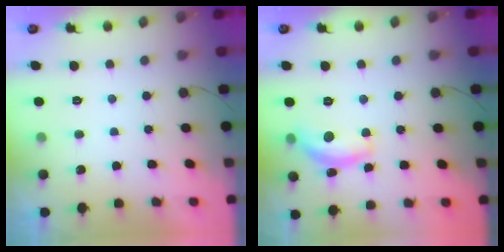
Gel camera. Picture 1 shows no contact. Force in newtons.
{"total": 12.0, "press": 12.0, "slide": 0.7}